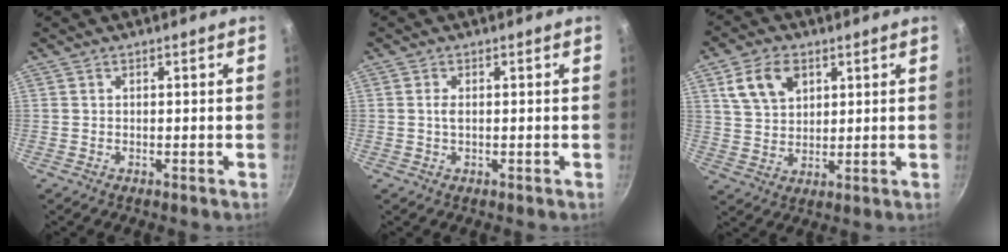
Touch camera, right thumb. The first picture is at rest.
{"total": 1.2, "force": [0.1, 0.5, 1.1], "torque": [-0.026, -0.002, 0.003]}
{"total": 9.1, "force": [4.1, 6.0, 5.4], "torque": [-0.081, -0.009, 0.081]}